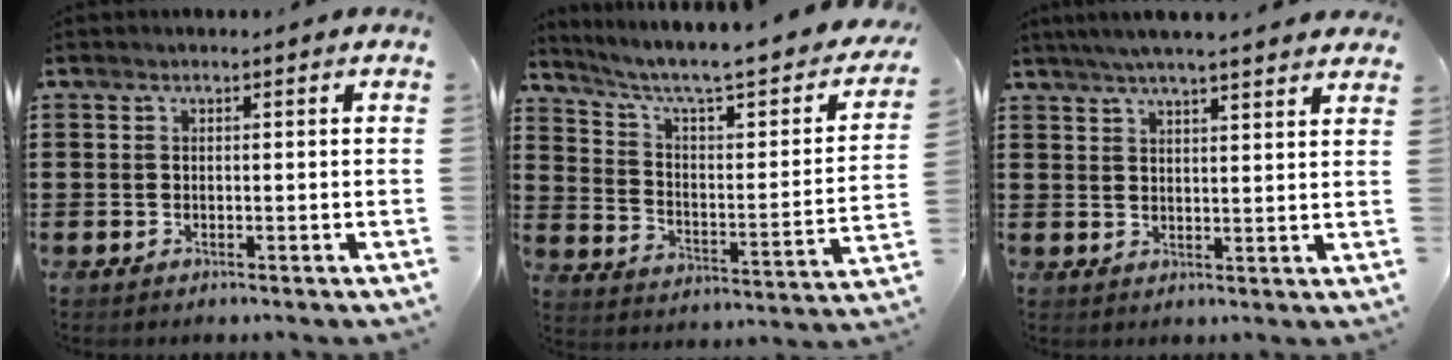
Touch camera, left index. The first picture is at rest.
{"total": 6.2, "force": [4.4, 1.1, 4.3], "torque": [-0.095, -0.041, 0.065]}
{"total": 4.6, "force": [4.2, -0.2, 1.9], "torque": [-0.049, -0.010, 0.074]}